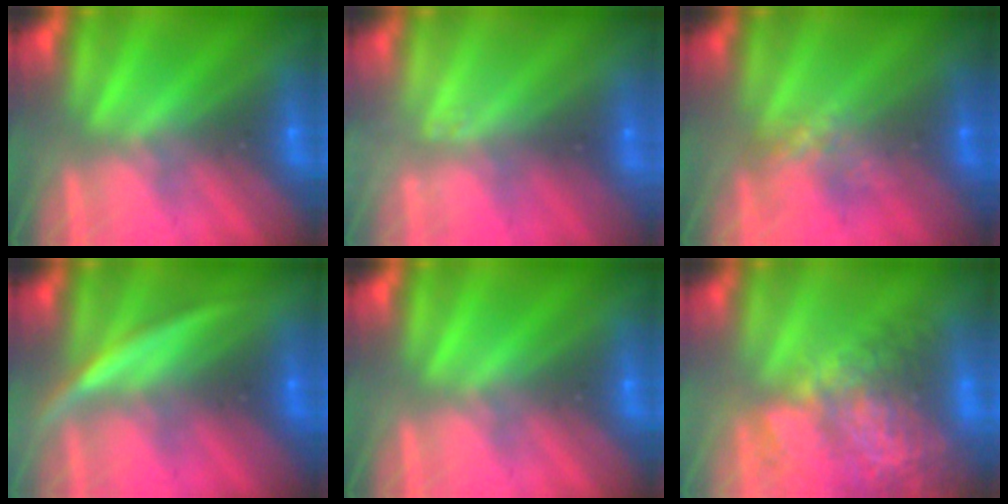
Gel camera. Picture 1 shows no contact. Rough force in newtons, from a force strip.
{"total": 2.4}
{"total": 3.8}
{"total": 3.1}
{"total": 0.0}
{"total": 9.6}